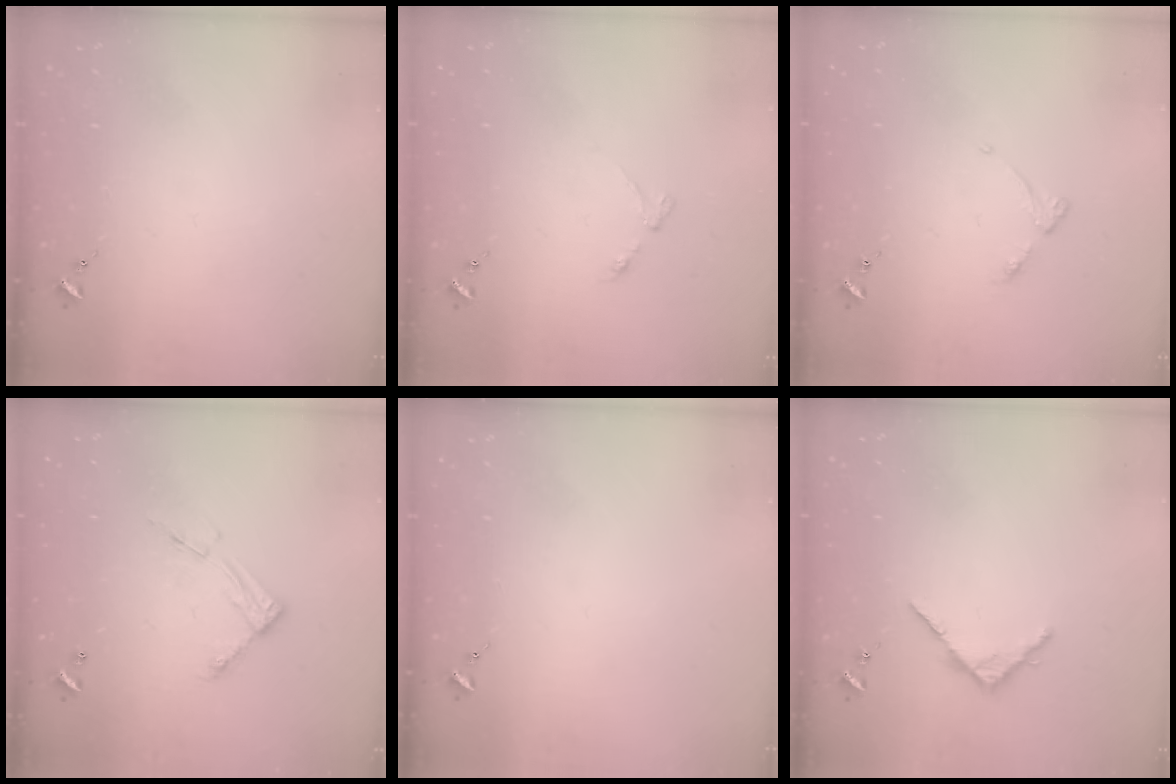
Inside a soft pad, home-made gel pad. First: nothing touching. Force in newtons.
{"total": 3.2, "press": 3.1, "slide": 0.5}
{"total": 3.5, "press": 3.5, "slide": 0.5}
{"total": 8.7, "press": 8.7, "slide": 0.4}
{"total": 0.0}
{"total": 4.9, "press": 4.9, "slide": 0.5}